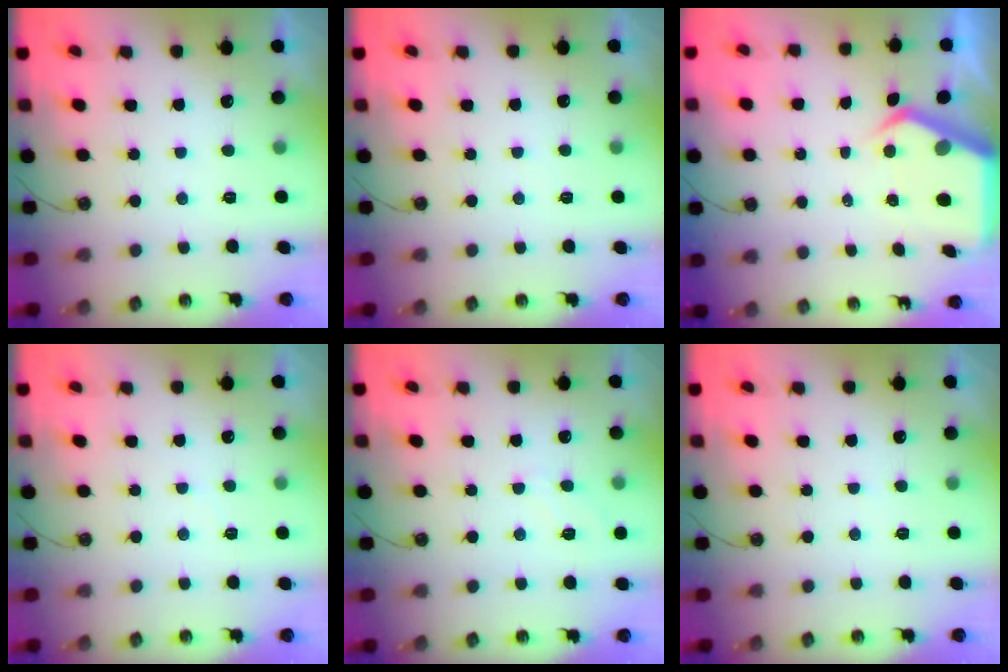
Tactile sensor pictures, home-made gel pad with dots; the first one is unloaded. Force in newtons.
{"total": 3.4, "press": 3.4, "slide": 0.5}
{"total": 6.9, "press": 6.9, "slide": 0.8}
{"total": 2.6, "press": 2.6, "slide": 0.3}
{"total": 4.5, "press": 4.5, "slide": 0.5}
{"total": 2.5, "press": 2.5, "slide": 0.4}